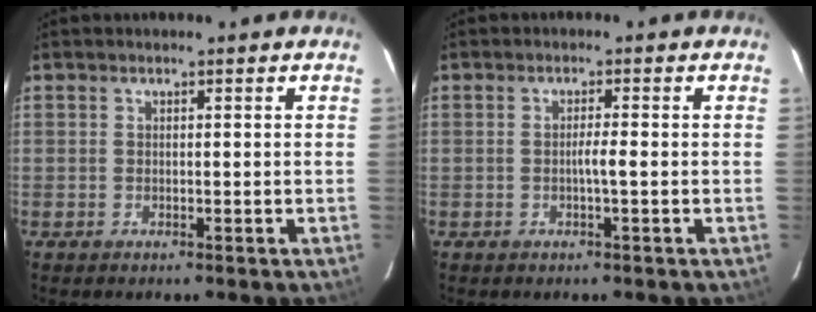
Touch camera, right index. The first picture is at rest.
{"total": 1.8, "force": [-0.4, -0.2, 1.8], "torque": [-0.032, 0.001, -0.008]}